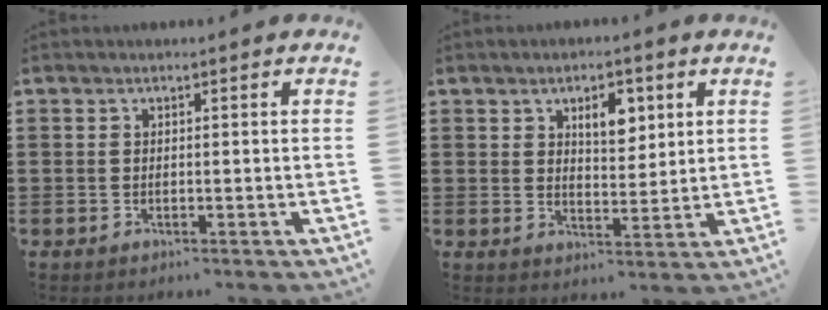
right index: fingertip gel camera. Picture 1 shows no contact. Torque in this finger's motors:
{"motor_torque": [0.16, -0.05, 0.12, 0.08]}